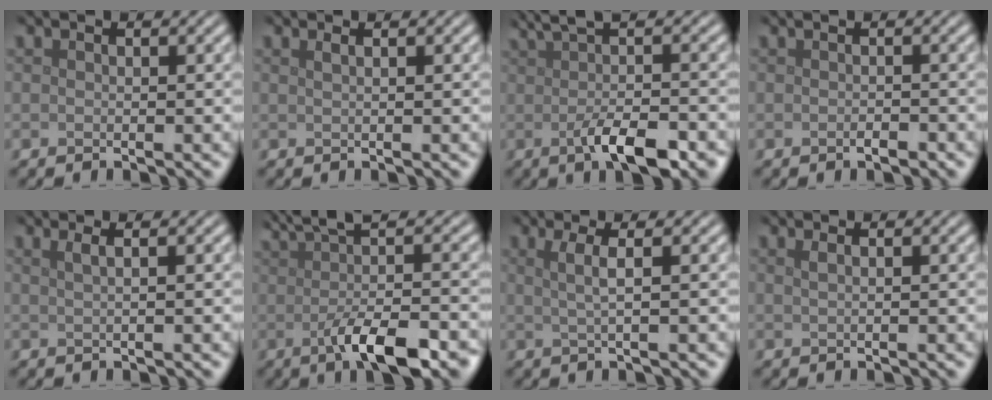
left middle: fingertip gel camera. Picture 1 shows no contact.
{"total": 1.1, "force": [0.6, 0.5, 0.8], "torque": [-0.007, 0.000, 0.002]}
{"total": 7.4, "force": [-0.5, 2.2, 7.0], "torque": [-0.097, 0.003, -0.009]}
{"total": 0.9, "force": [-0.4, 0.2, 0.7], "torque": [-0.012, -0.002, -0.006]}
{"total": 2.7, "force": [1.3, 1.3, 1.9], "torque": [-0.008, 0.008, -0.009]}
{"total": 9.1, "force": [-0.5, 2.8, 8.6], "torque": [-0.115, 0.004, -0.012]}
{"total": 2.5, "force": [0.7, 0.7, 2.3], "torque": [-0.041, 0.002, 0.002]}
{"total": 1.2, "force": [0.5, 0.6, 0.9], "torque": [-0.010, 0.000, 0.002]}